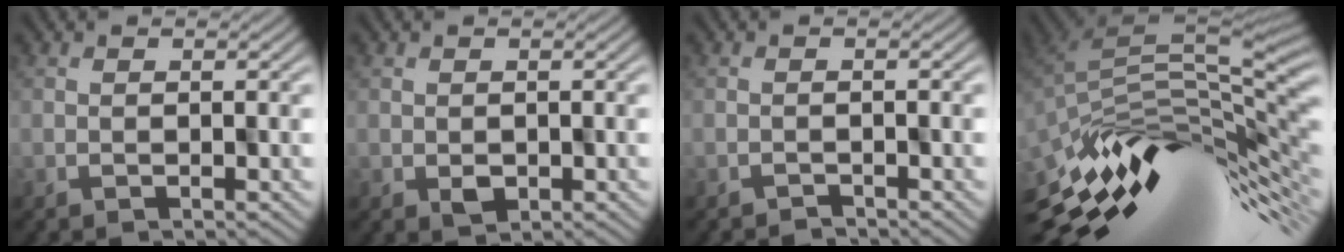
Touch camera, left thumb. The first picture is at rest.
{"total": 1.4, "force": [-0.1, 1.2, 0.6], "torque": [-0.009, -0.004, 0.002]}
{"total": 1.1, "force": [-1.1, 0.0, -0.2], "torque": [0.005, 0.001, -0.020]}
{"total": 13.4, "force": [-4.2, 3.9, 12.1], "torque": [-0.219, 0.001, -0.084]}